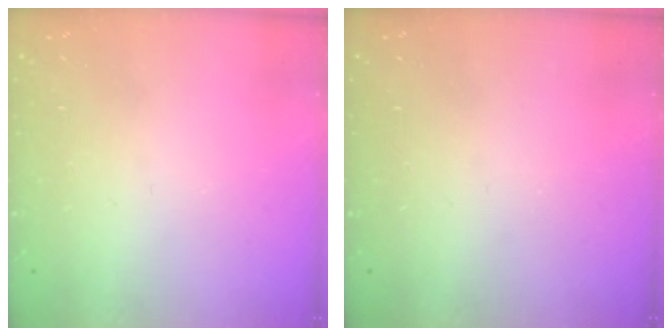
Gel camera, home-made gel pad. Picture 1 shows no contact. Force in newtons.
{"total": 0.0}